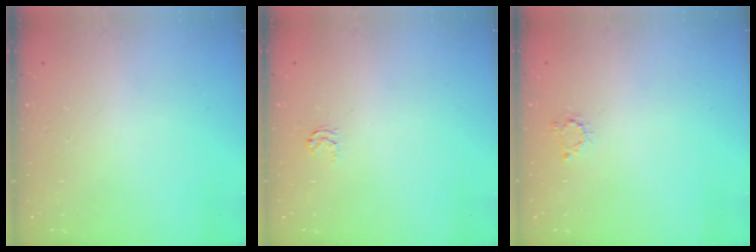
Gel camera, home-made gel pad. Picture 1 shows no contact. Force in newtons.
{"total": 2.6, "press": 2.6, "slide": 0.4}
{"total": 3.0, "press": 3.0, "slide": 0.2}